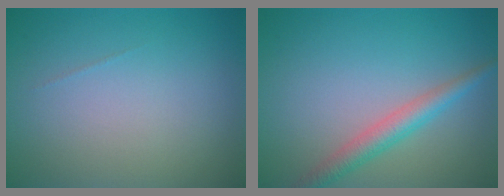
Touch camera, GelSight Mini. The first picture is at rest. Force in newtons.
{"total": 2.9, "press": 2.9, "slide": 0.2}